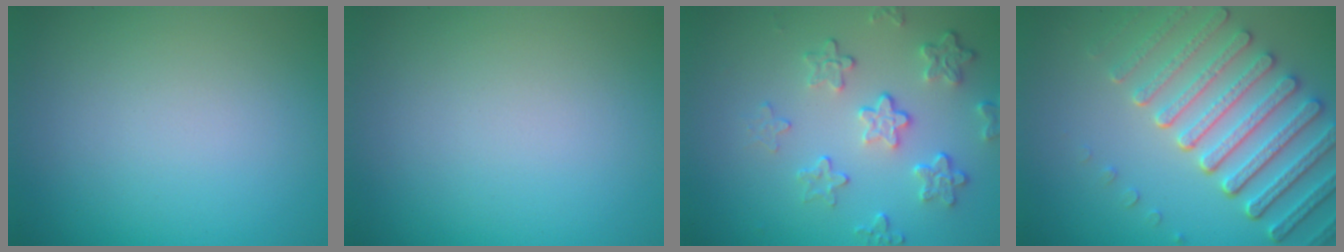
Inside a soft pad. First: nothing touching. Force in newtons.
{"total": 0.0}
{"total": 4.4, "press": 3.3, "slide": 3.0}
{"total": 7.0, "press": 5.5, "slide": 4.4}